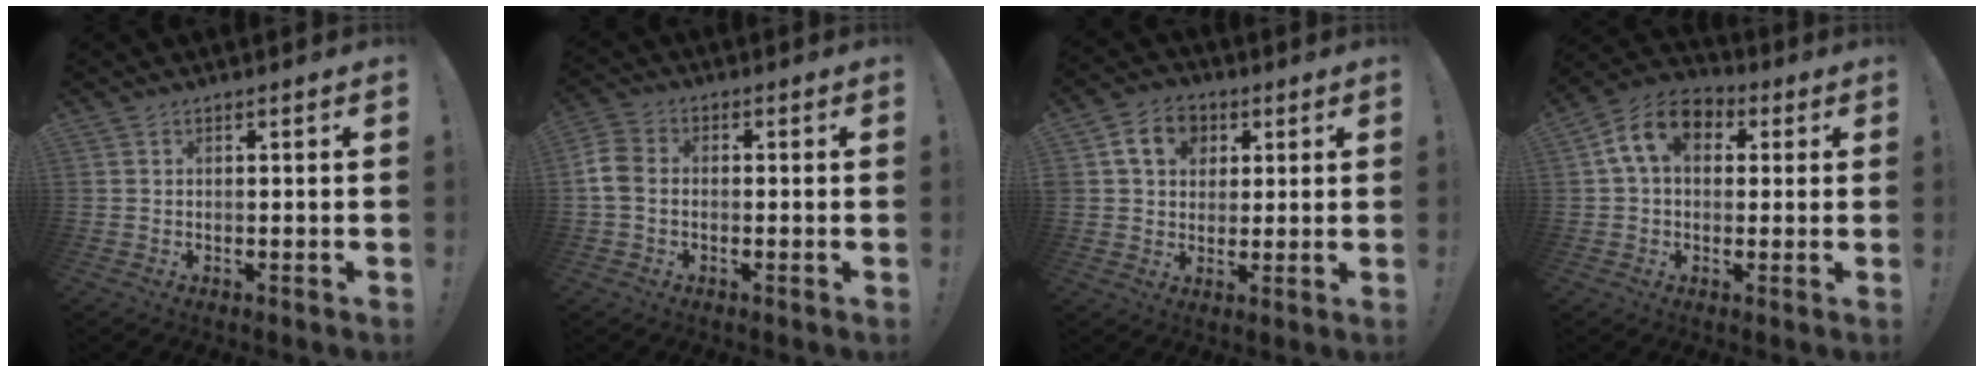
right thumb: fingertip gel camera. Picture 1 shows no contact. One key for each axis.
{"total": 6.9, "fx": -0.6, "fy": 5.0, "fz": 4.7, "tx": -0.114, "ty": 0.010, "tz": -0.006}
{"total": 10.4, "fx": 3.9, "fy": 8.4, "fz": 4.7, "tx": -0.070, "ty": -0.004, "tz": 0.076}
{"total": 11.8, "fx": 3.4, "fy": 8.1, "fz": 7.9, "tx": -0.138, "ty": 0.013, "tz": 0.069}